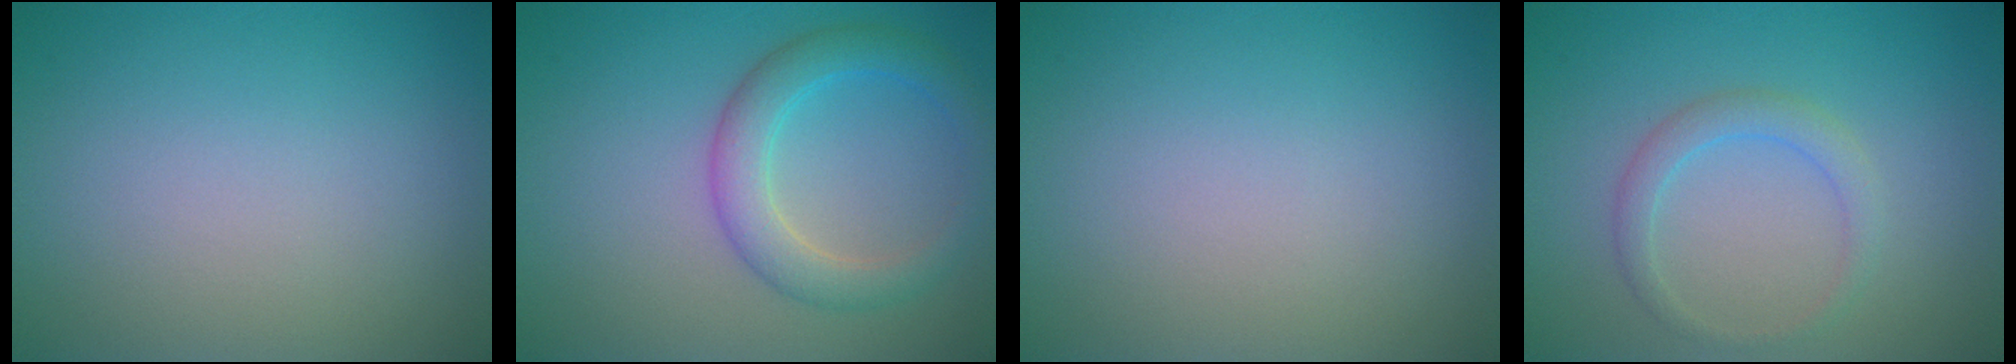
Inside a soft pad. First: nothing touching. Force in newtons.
{"total": 3.9, "press": 3.9, "slide": 0.2}
{"total": 0.0}
{"total": 1.9, "press": 1.9, "slide": 0.1}